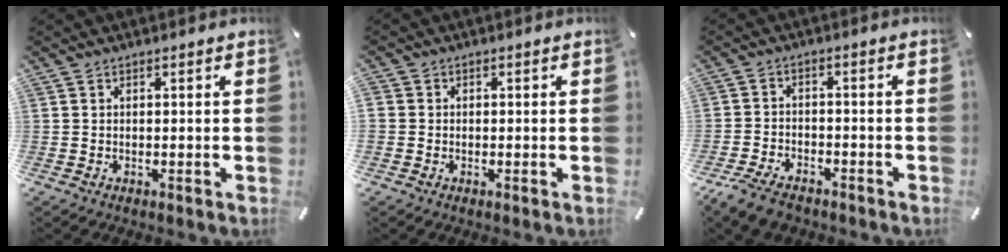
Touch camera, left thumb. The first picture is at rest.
{"total": 1.7, "force": [-0.4, 1.6, 0.1], "torque": [0.001, 0.007, -0.010]}
{"total": 5.3, "force": [-4.2, 2.4, 2.2], "torque": [-0.059, 0.014, -0.084]}